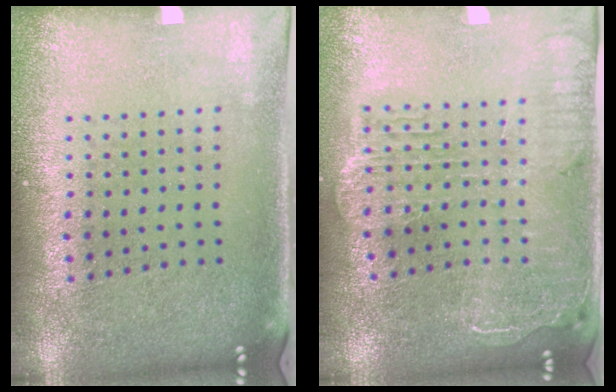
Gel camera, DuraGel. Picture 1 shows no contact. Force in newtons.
{"total": 2.3, "press": 2.0, "slide": 1.1}